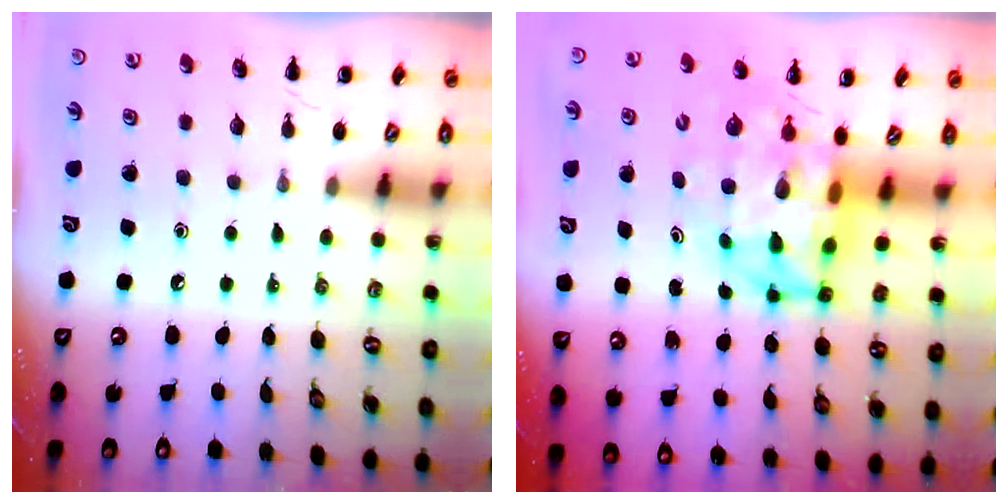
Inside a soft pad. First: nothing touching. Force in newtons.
{"total": 7.4, "press": 7.0, "slide": 2.3}